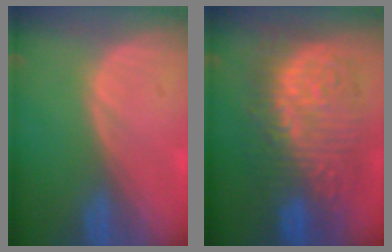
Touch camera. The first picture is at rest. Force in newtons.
{"total": 13.0, "press": 13.0, "slide": 1.3}